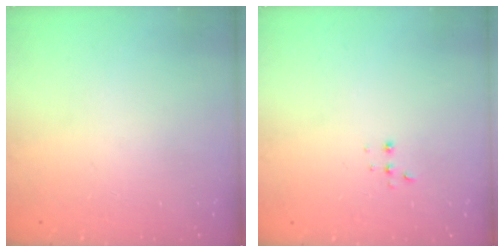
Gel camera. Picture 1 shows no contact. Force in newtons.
{"total": 2.2, "press": 2.2, "slide": 0.5}